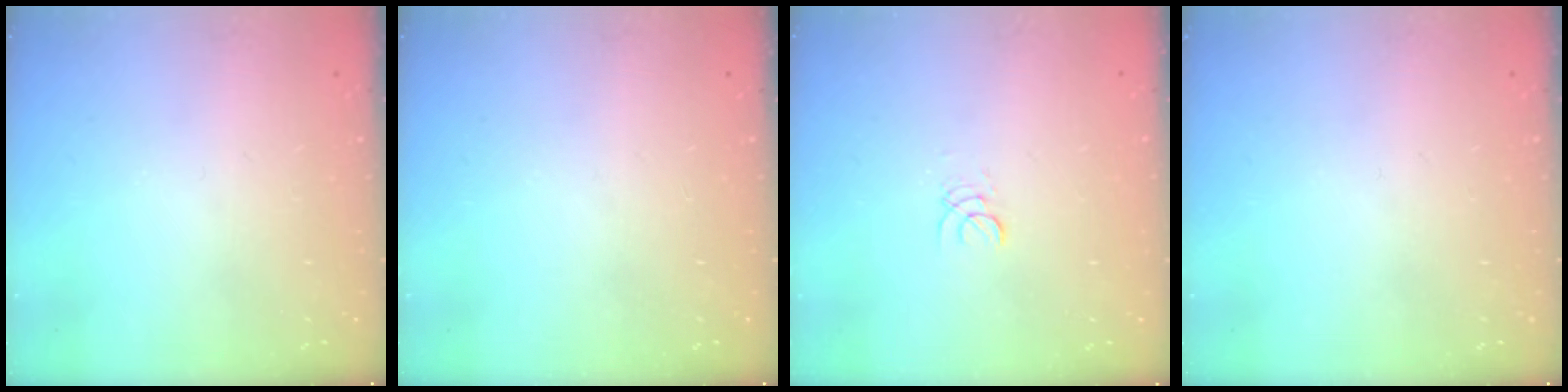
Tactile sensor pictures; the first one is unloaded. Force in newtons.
{"total": 0.0}
{"total": 1.6, "press": 1.6, "slide": 0.3}
{"total": 0.0}